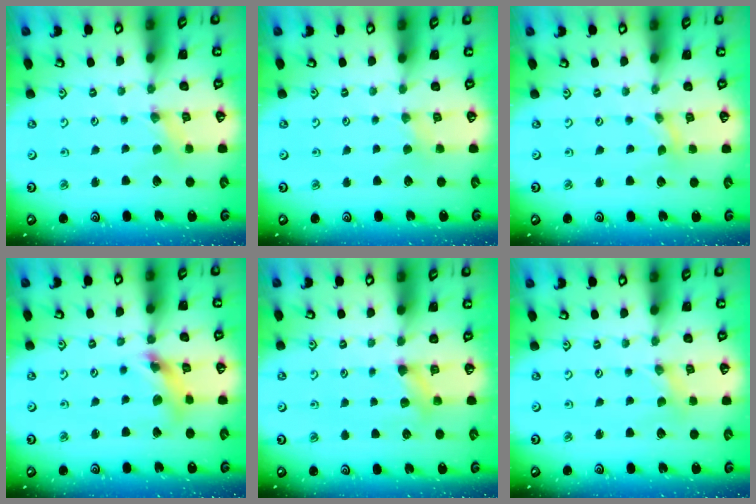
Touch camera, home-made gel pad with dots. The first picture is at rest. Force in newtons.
{"total": 2.4, "press": 2.4, "slide": 0.4}
{"total": 0.0}
{"total": 10.0, "press": 9.9, "slide": 1.2}
{"total": 4.8, "press": 4.7, "slide": 0.9}
{"total": 0.0}